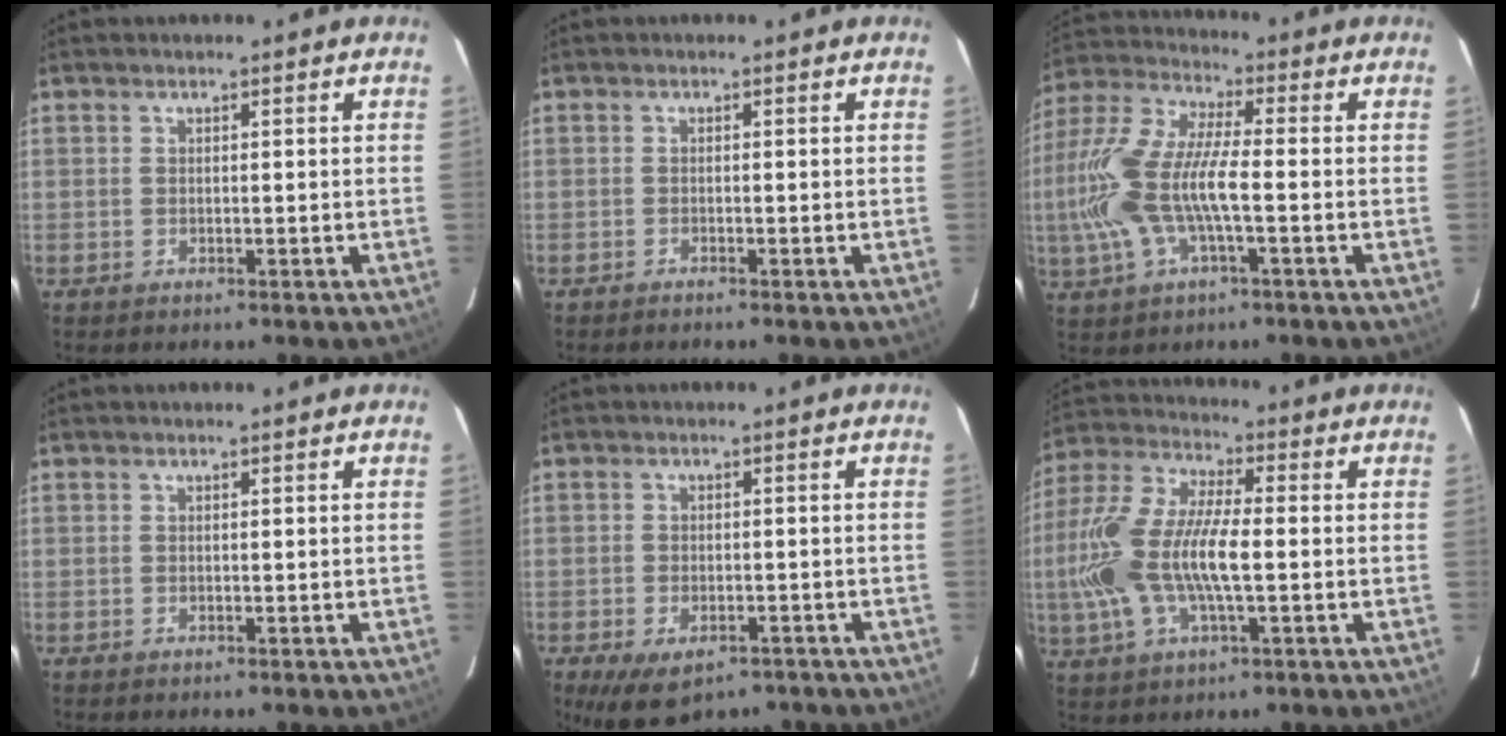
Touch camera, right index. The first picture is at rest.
{"total": 0.7, "force": [-0.6, -0.1, 0.2], "torque": [-0.003, -0.002, -0.013]}
{"total": 16.8, "force": [-2.8, 5.5, 15.6], "torque": [-0.324, 0.000, -0.057]}
{"total": 0.0}
{"total": 9.3, "force": [-6.1, 4.7, 5.3], "torque": [-0.108, -0.023, -0.088]}
{"total": 17.5, "force": [-2.0, 6.3, 16.2], "torque": [-0.338, 0.001, -0.042]}